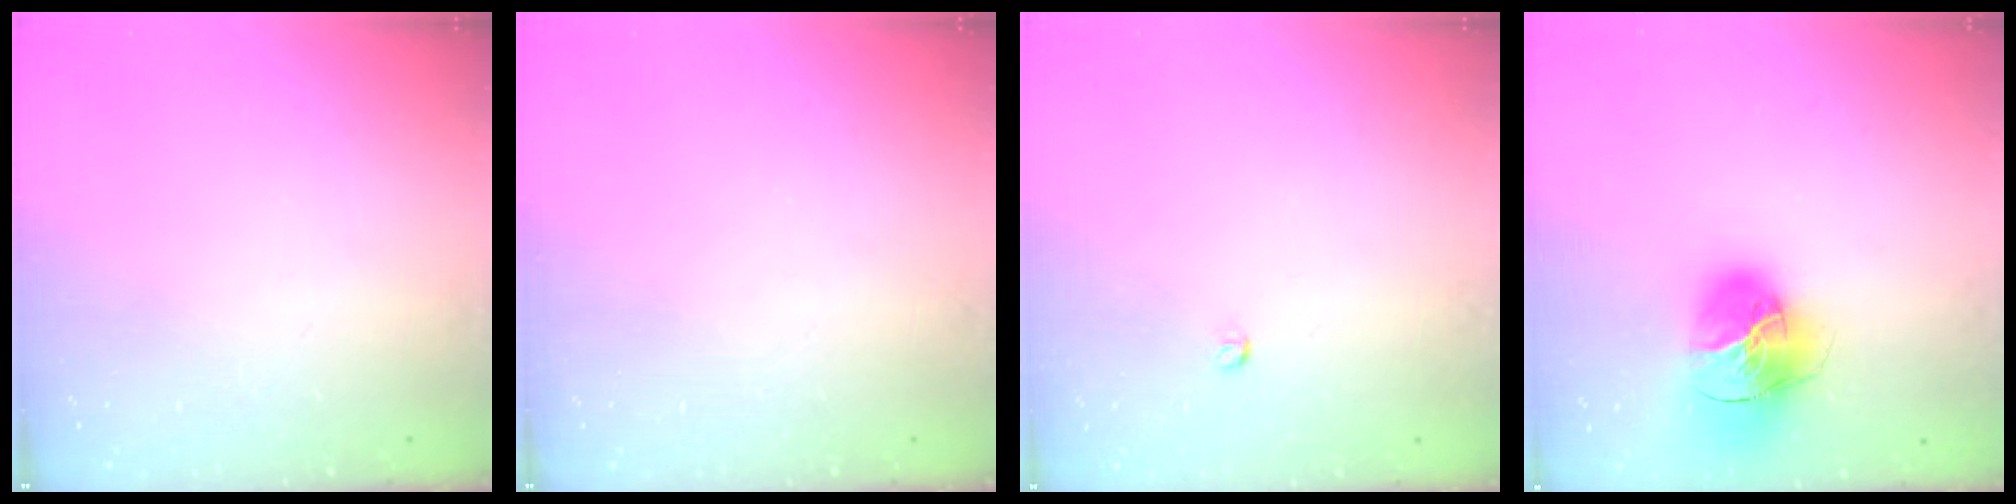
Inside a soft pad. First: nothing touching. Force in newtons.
{"total": 0.0}
{"total": 3.0, "press": 2.9, "slide": 0.4}
{"total": 20.1, "press": 20.0, "slide": 2.1}